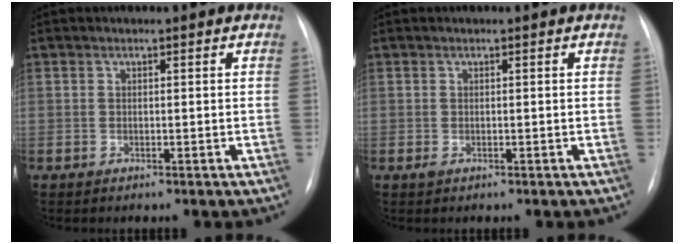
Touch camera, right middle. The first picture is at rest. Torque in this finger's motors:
{"motor_torque": [0.07, -0.14, 0.05, 0.00]}